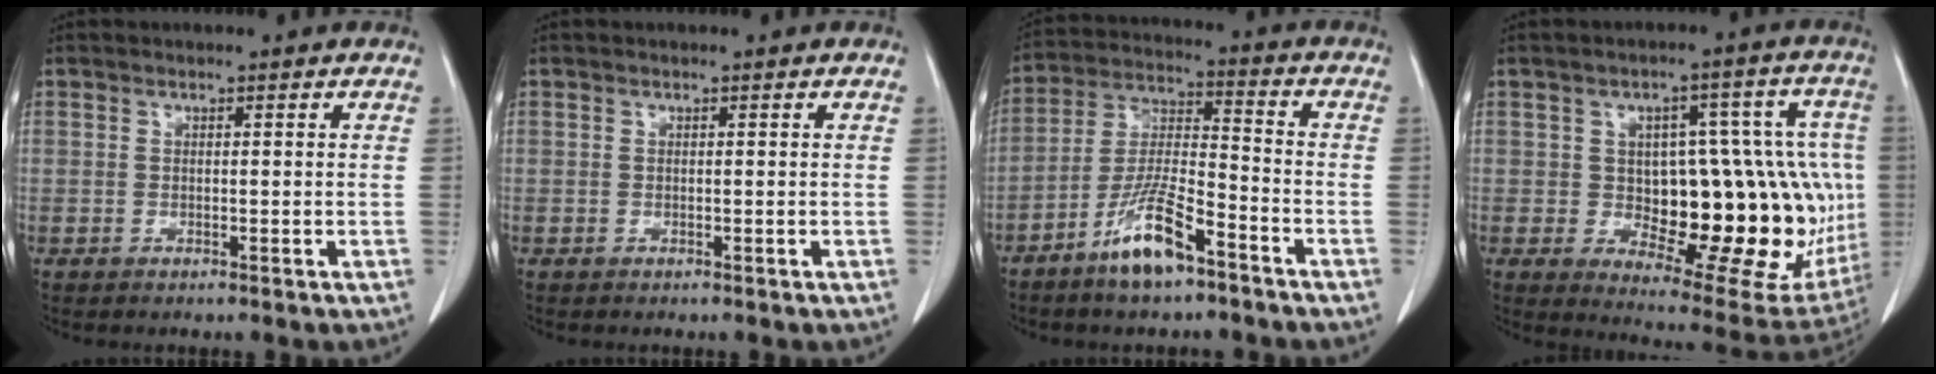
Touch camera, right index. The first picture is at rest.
{"total": 0.0}
{"total": 10.7, "force": [-6.9, 2.0, 8.0], "torque": [-0.165, -0.010, -0.132]}
{"total": 22.1, "force": [-1.7, 8.7, 20.2], "torque": [-0.202, 0.030, 0.004]}